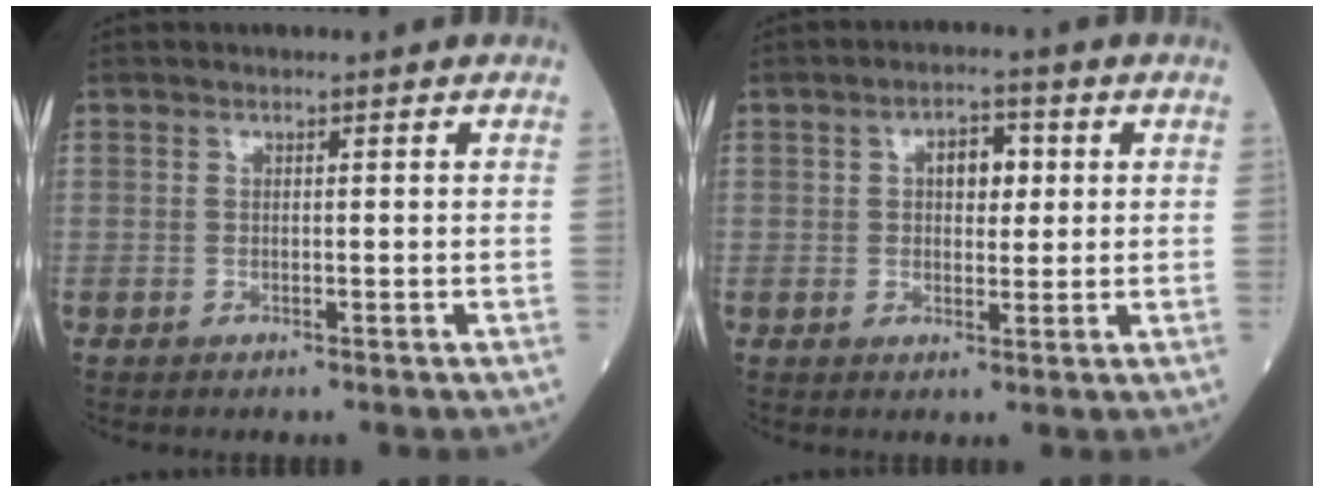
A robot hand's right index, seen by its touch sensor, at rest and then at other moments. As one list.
[{"total": 4.4, "force": [1.0, 2.4, 3.6], "torque": [-0.052, 0.013, 0.016]}]